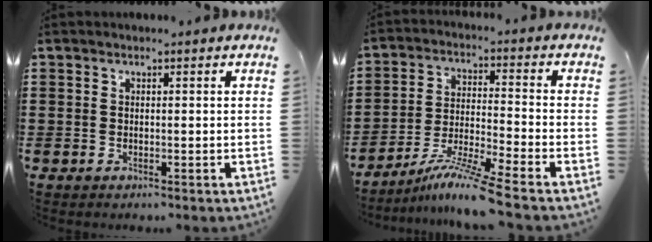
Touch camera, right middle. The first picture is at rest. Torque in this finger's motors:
{"motor_torque": [1.51, -0.62, 0.46, 0.15]}